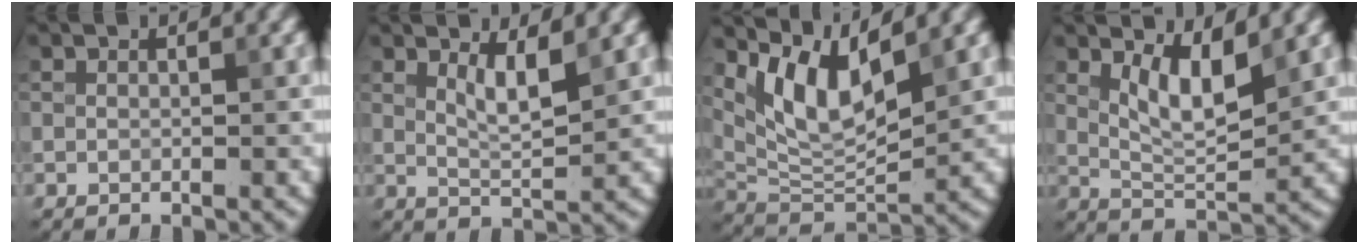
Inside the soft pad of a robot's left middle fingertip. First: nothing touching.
{"total": 2.7, "force": [1.4, 0.6, 2.3], "torque": [-0.043, -0.010, 0.028]}
{"total": 6.9, "force": [3.7, 2.4, 5.3], "torque": [-0.103, -0.014, 0.075]}
{"total": 4.2, "force": [1.9, 1.2, 3.5], "torque": [-0.072, -0.011, 0.039]}